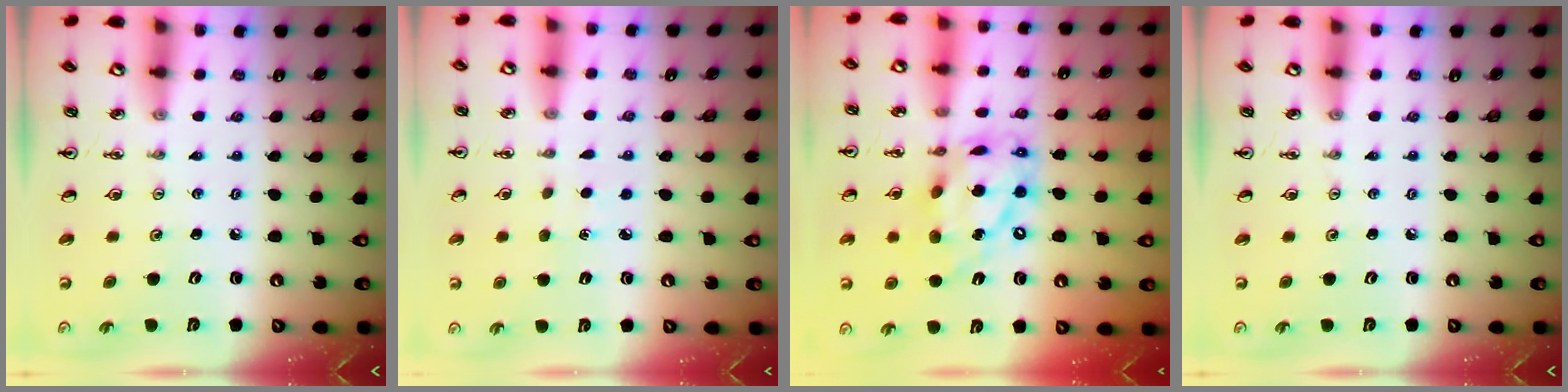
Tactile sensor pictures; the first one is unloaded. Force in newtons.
{"total": 2.4, "press": 2.4, "slide": 0.3}
{"total": 15.8, "press": 15.7, "slide": 1.2}
{"total": 0.0}